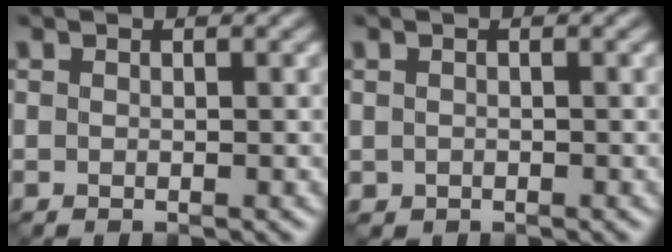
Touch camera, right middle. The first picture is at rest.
{"total": 0.6, "force": [-0.2, 0.5, 0.3], "torque": [-0.008, -0.003, -0.002]}